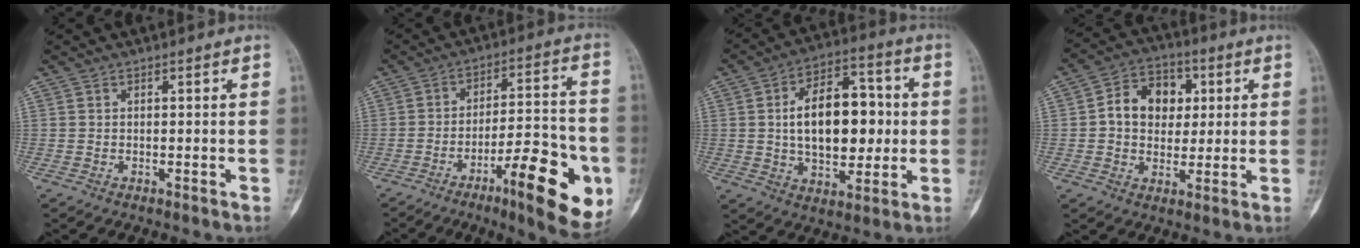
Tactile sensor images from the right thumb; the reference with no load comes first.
{"total": 18.3, "force": [-7.4, 4.9, 16.0], "torque": [-0.210, 0.033, -0.104]}
{"total": 17.5, "force": [0.9, 10.3, 14.2], "torque": [-0.188, 0.022, 0.016]}
{"total": 10.8, "force": [1.7, 8.5, 6.5], "torque": [-0.064, 0.012, 0.021]}